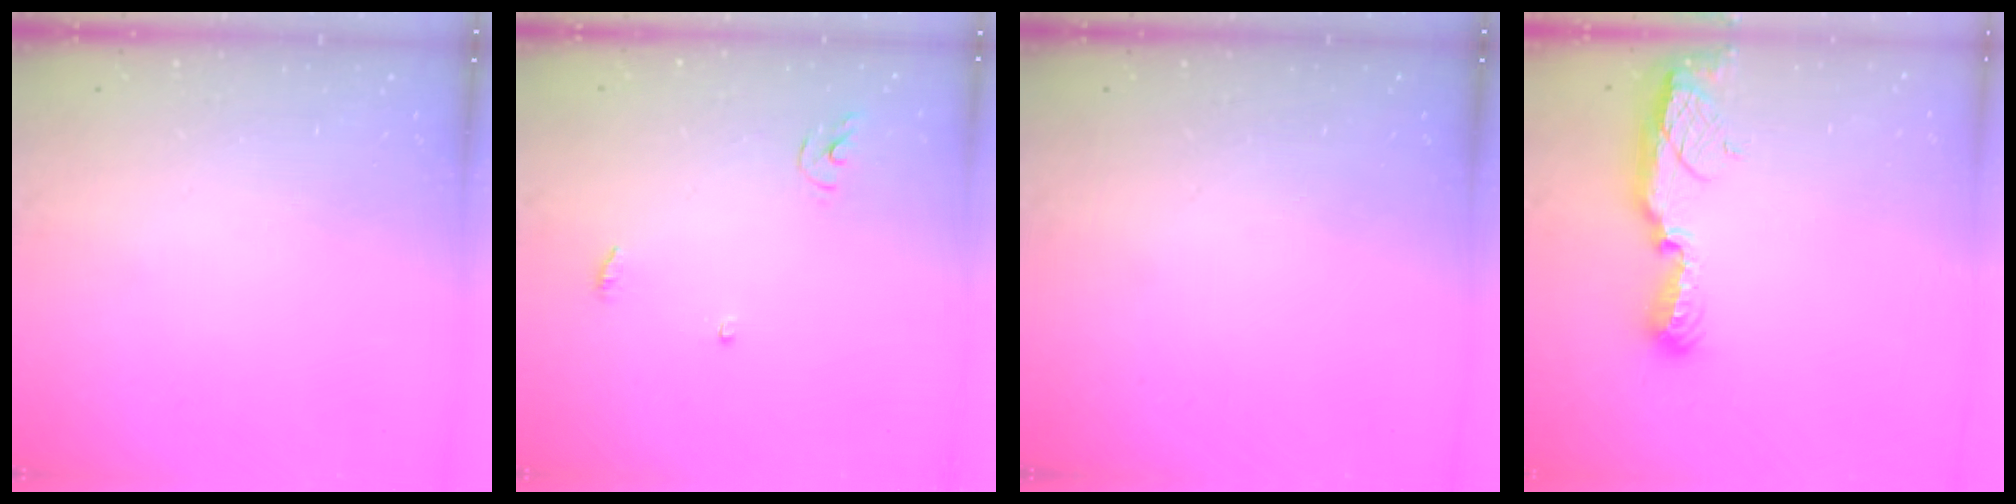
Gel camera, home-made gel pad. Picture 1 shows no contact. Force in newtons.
{"total": 3.9, "press": 3.9, "slide": 0.4}
{"total": 0.0}
{"total": 9.0, "press": 9.0, "slide": 0.8}